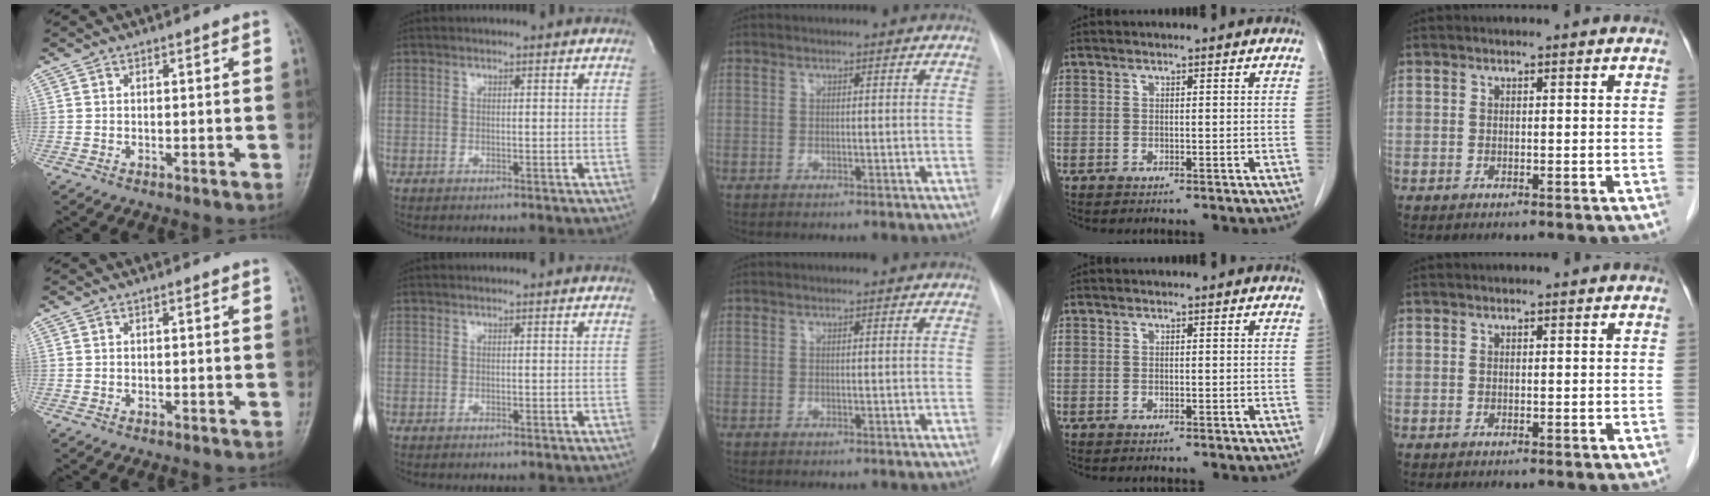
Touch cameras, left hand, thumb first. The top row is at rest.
{}